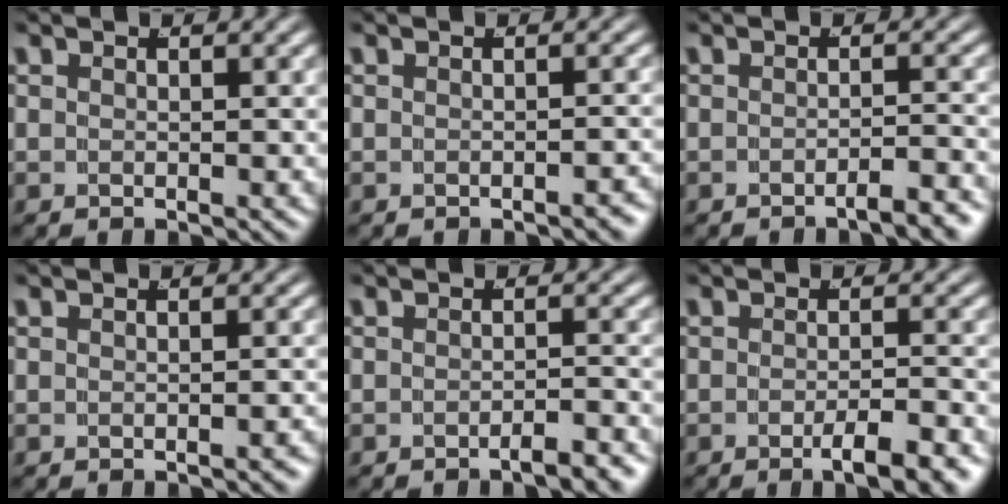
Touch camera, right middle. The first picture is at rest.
{"total": 1.1, "force": [-1.1, 0.0, 0.3], "torque": [-0.007, 0.003, -0.017]}
{"total": 2.5, "force": [-2.3, 0.0, 1.1], "torque": [-0.009, 0.005, -0.041]}
{"total": 0.7, "force": [-0.7, -0.1, 0.2], "torque": [-0.004, 0.004, -0.011]}
{"total": 2.3, "force": [-2.1, 0.0, 1.0], "torque": [-0.007, 0.005, -0.039]}
{"total": 3.5, "force": [-2.5, 0.2, 2.4], "torque": [-0.030, -0.003, -0.041]}